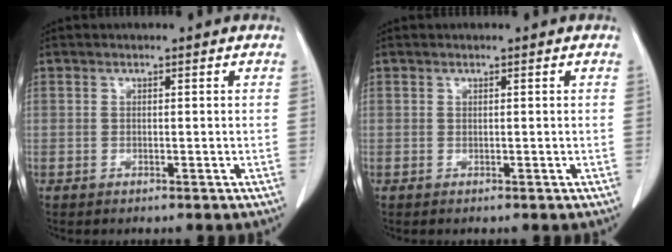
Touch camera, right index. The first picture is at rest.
{"total": 0.0}